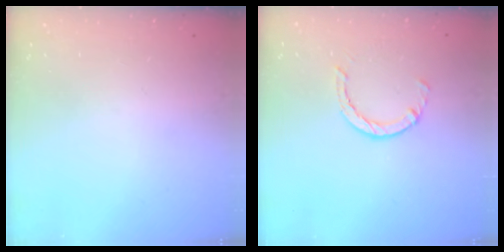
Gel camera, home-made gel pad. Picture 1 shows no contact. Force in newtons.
{"total": 2.5, "press": 2.4, "slide": 0.4}